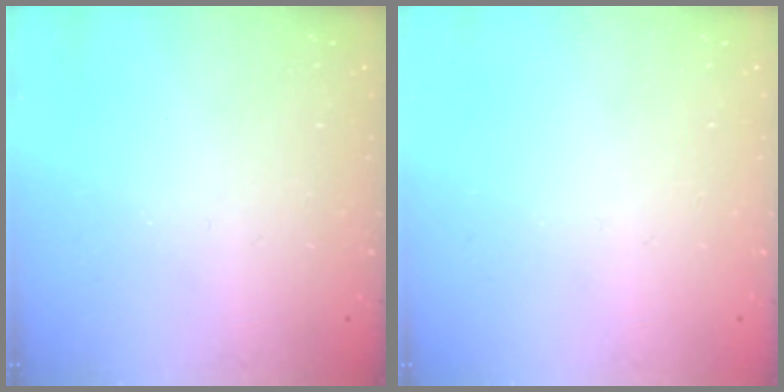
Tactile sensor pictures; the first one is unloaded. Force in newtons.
{"total": 0.0}